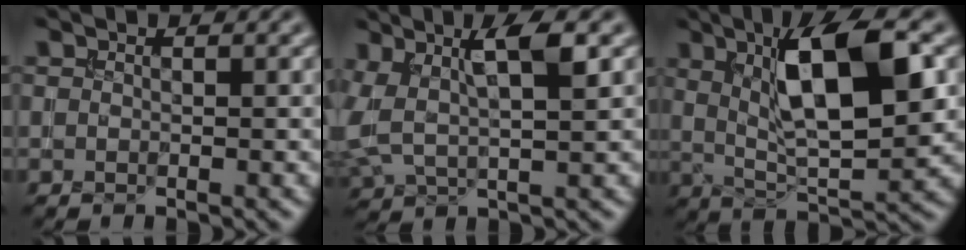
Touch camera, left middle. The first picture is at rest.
{"total": 5.9, "force": [2.0, 2.0, 5.2], "torque": [-0.110, 0.001, 0.036]}
{"total": 9.8, "force": [2.6, 3.1, 8.9], "torque": [-0.144, 0.002, 0.044]}